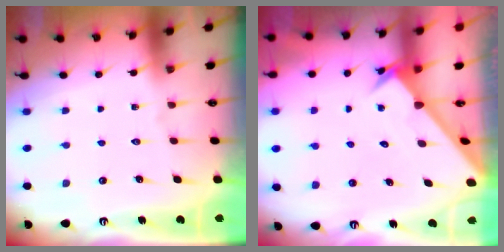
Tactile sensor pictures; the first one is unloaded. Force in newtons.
{"total": 2.6, "press": 2.6, "slide": 0.2}